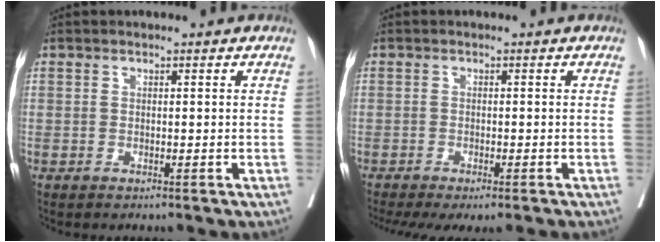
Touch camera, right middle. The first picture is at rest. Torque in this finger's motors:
{"motor_torque": [1.13, -1.01, 0.19, 0.10]}